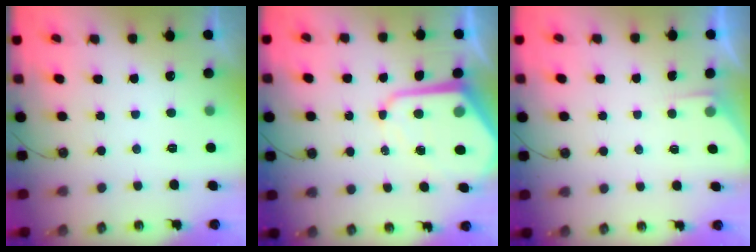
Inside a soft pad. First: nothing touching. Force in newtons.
{"total": 11.0, "press": 11.0, "slide": 0.9}
{"total": 2.1, "press": 2.0, "slide": 0.3}